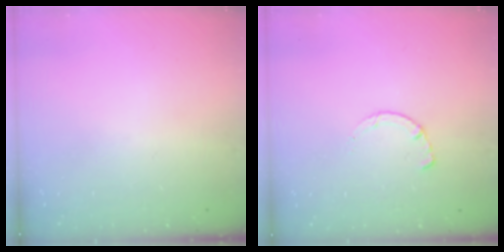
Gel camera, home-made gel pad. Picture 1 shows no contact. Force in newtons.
{"total": 1.8, "press": 1.7, "slide": 0.3}